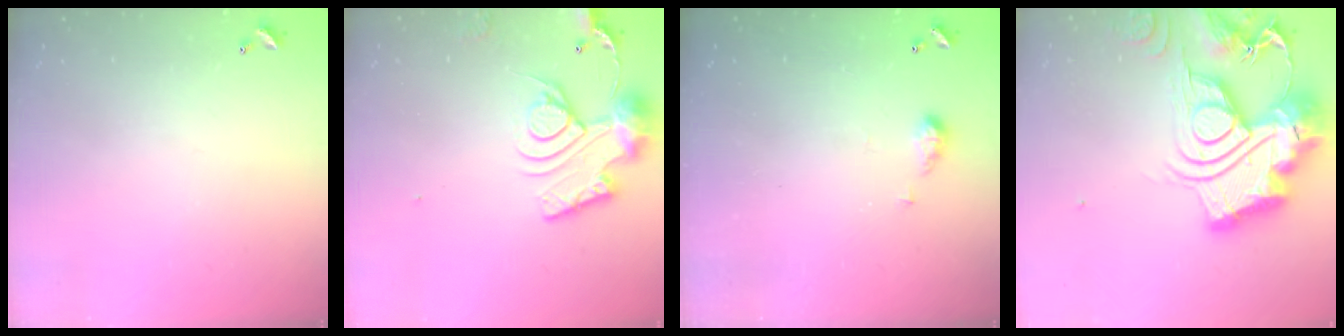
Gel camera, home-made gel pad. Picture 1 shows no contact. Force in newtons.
{"total": 13.9, "press": 13.8, "slide": 1.6}
{"total": 3.1, "press": 3.1, "slide": 0.6}
{"total": 0.6, "press": 0.6, "slide": 0.0}